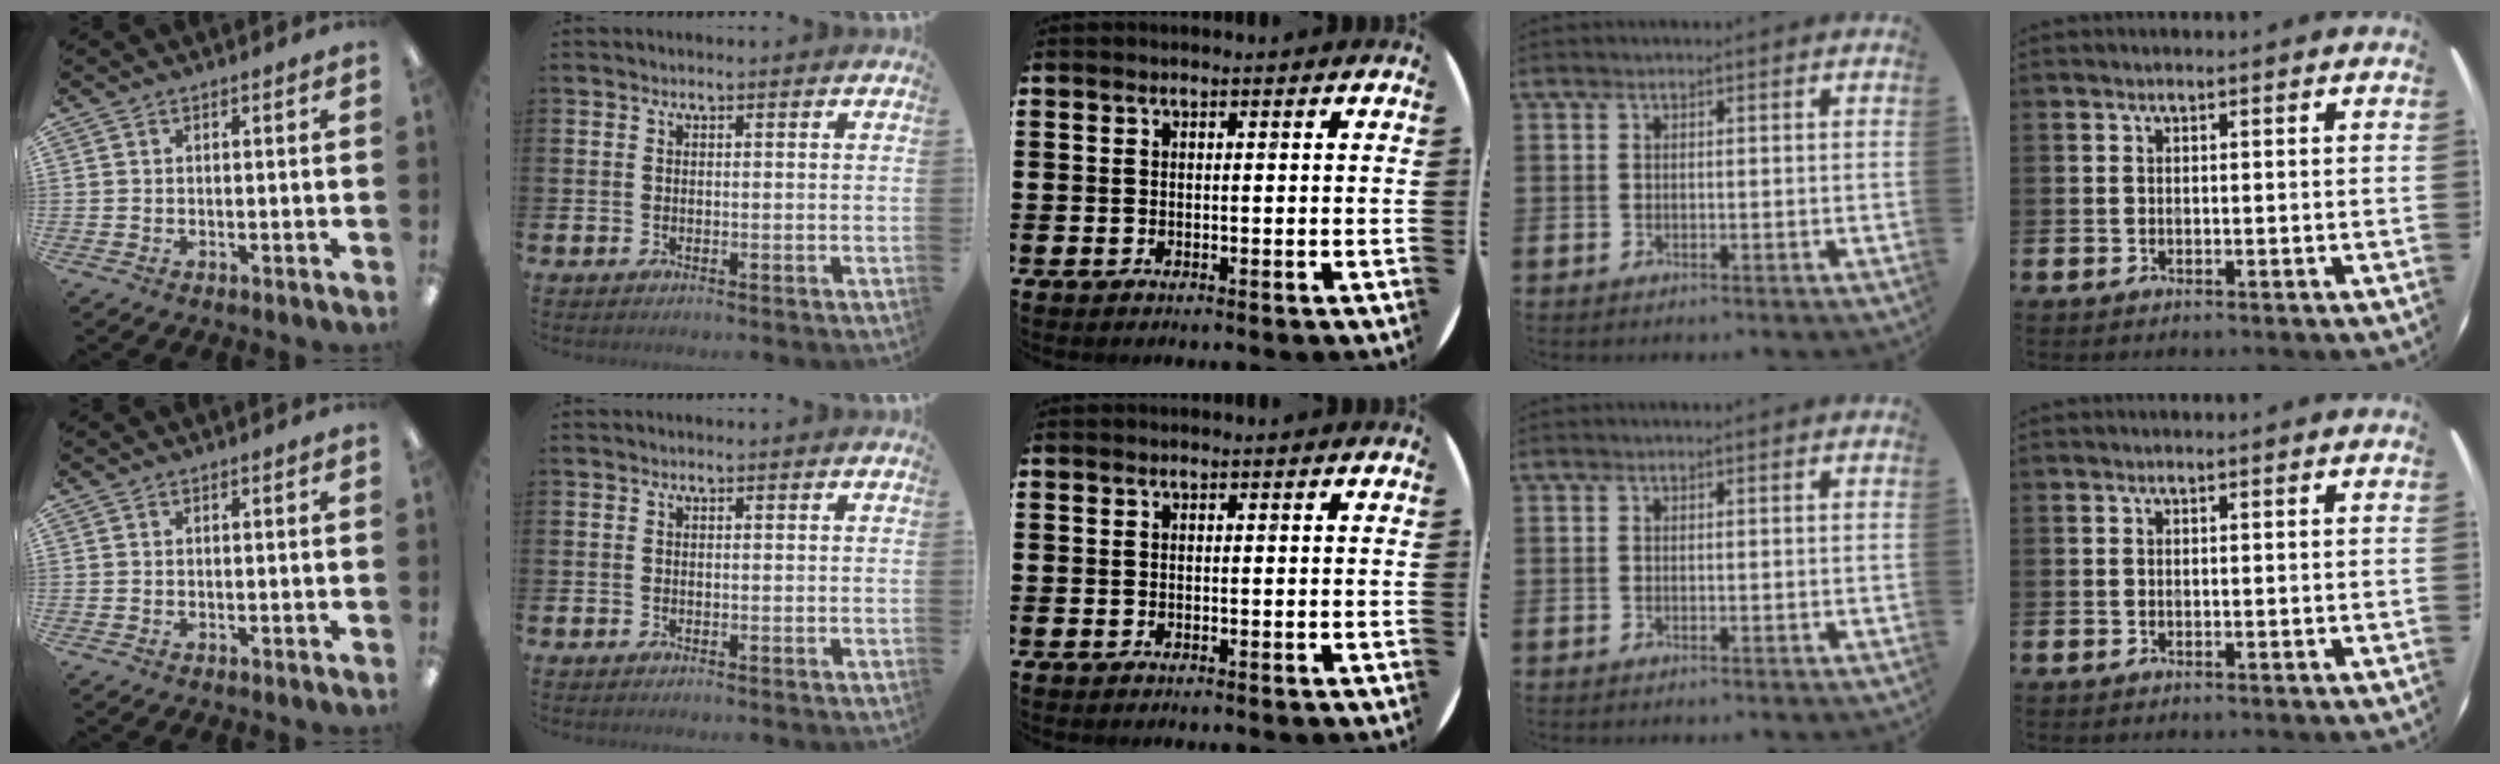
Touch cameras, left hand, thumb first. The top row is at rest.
{}